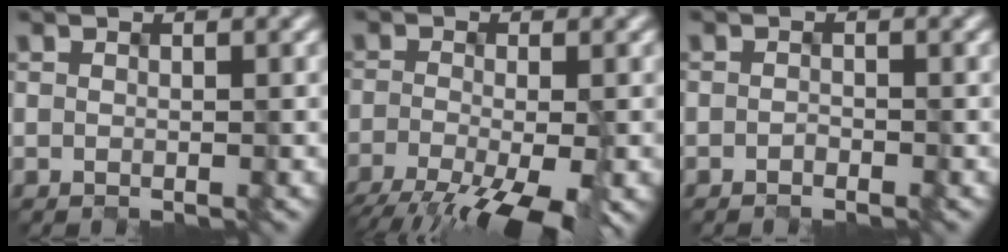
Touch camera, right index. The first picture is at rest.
{"total": 8.5, "force": [-5.3, 2.9, 6.0], "torque": [-0.092, -0.023, -0.086]}
{"total": 0.7, "force": [-0.7, 0.1, 0.0], "torque": [-0.002, 0.000, -0.010]}